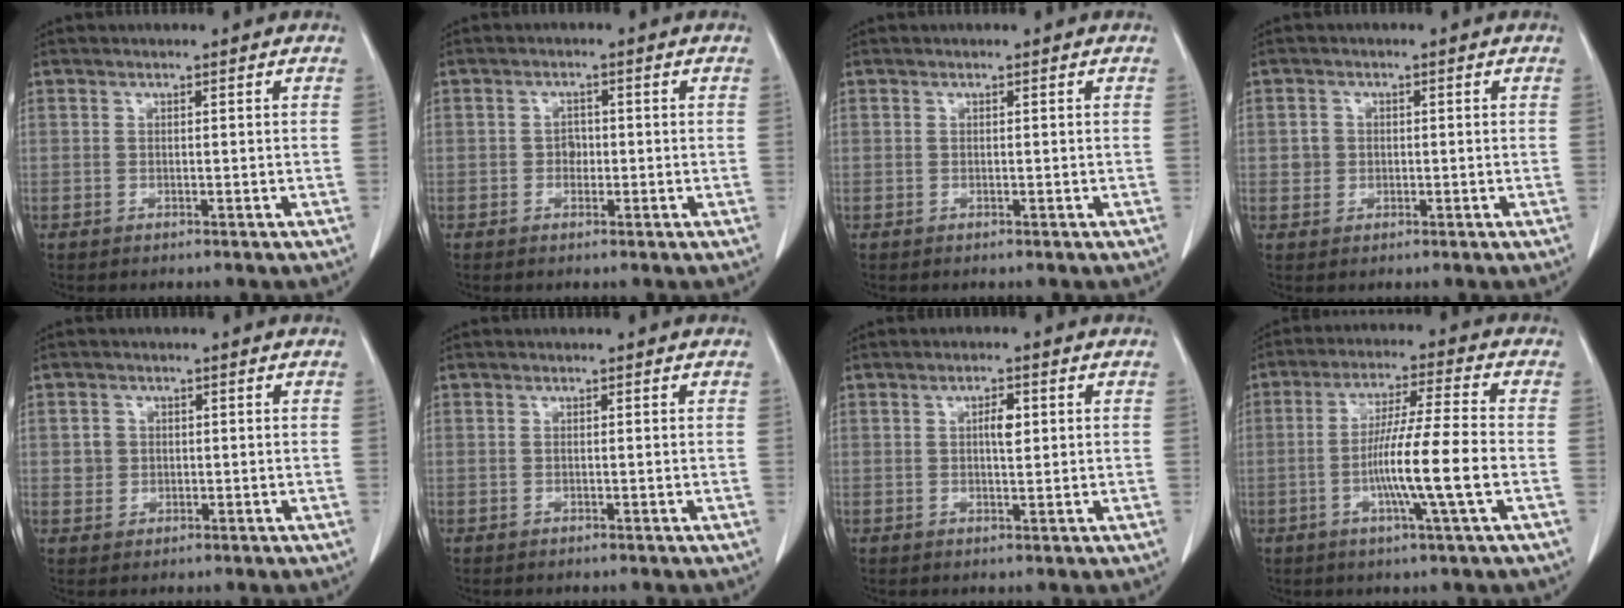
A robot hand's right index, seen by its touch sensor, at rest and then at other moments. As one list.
[{"total": 1.7, "force": [-0.2, 1.3, 1.0], "torque": [-0.013, 0.005, -0.005]}, {"total": 0.0}, {"total": 2.1, "force": [0.2, 2.1, 0.5], "torque": [-0.008, 0.006, 0.004]}, {"total": 2.5, "force": [0.4, 2.4, 0.5], "torque": [-0.007, 0.005, 0.008]}, {"total": 0.0}, {"total": 2.6, "force": [0.6, 0.8, 2.4], "torque": [-0.043, 0.001, 0.009]}, {"total": 11.0, "force": [-2.6, -0.9, 10.7], "torque": [-0.195, -0.007, -0.052]}]